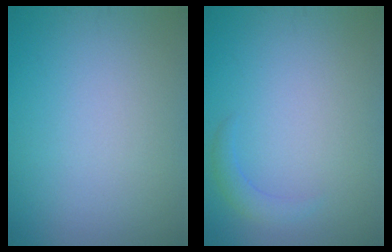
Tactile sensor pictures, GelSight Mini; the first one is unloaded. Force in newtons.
{"total": 1.4, "press": 1.4, "slide": 0.0}